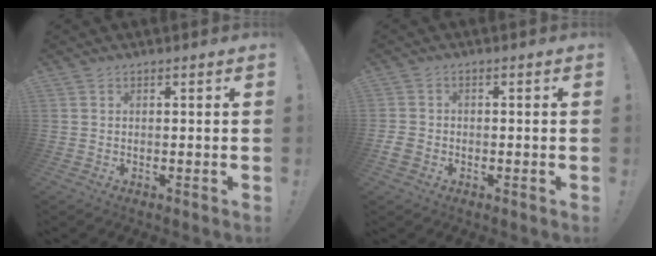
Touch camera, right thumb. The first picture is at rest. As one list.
[{"total": 3.8, "force": [-1.6, 2.7, 2.0], "torque": [-0.041, 0.005, -0.028]}]